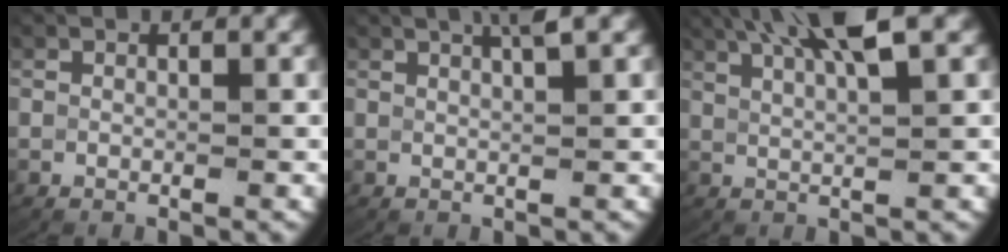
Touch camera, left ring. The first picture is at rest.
{"total": 4.3, "force": [3.0, 1.1, 2.9], "torque": [-0.045, 0.012, 0.045]}
{"total": 6.1, "force": [4.0, 0.9, 4.5], "torque": [-0.086, 0.009, 0.069]}